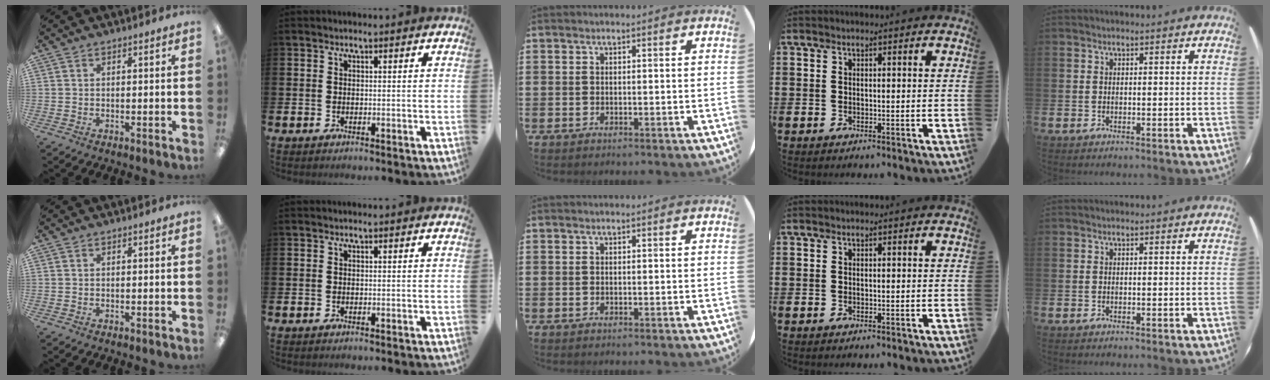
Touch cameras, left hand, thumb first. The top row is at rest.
{}